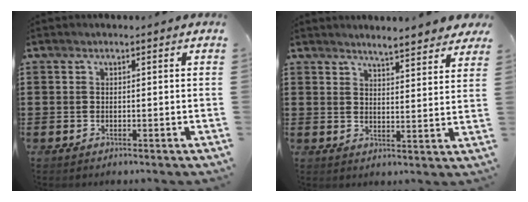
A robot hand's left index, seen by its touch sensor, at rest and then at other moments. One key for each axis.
{"total": 4.2, "fx": 4.1, "fy": -0.3, "fz": 0.7, "tx": -0.030, "ty": -0.018, "tz": 0.073}